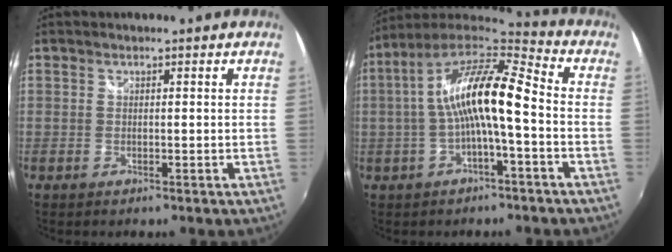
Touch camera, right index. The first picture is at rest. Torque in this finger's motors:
{"motor_torque": [1.09, -0.30, 1.05, 0.21]}